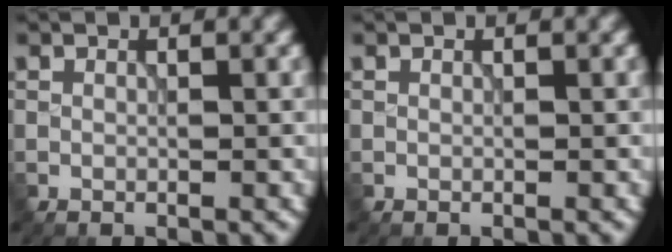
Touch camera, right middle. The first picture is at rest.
{"total": 0.0}